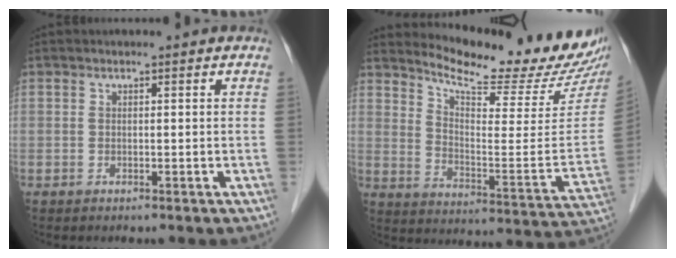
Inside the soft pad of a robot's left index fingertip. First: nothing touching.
{"total": 19.9, "force": [18.3, 1.4, 7.5], "torque": [-0.122, -0.088, 0.246]}